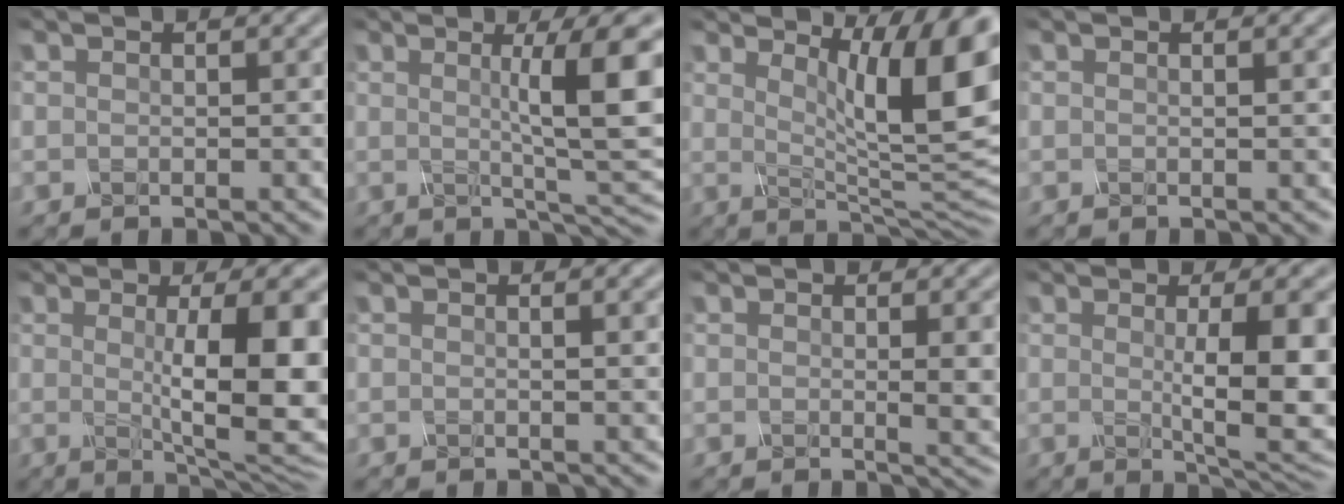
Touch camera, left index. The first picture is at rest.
{"total": 8.8, "force": [1.4, 1.5, 8.5], "torque": [-0.106, 0.005, 0.021]}
{"total": 11.8, "force": [3.8, 2.7, 10.8], "torque": [-0.138, -0.010, 0.061]}
{"total": 0.8, "force": [0.2, 0.2, 0.7], "torque": [-0.007, 0.003, -0.002]}
{"total": 10.4, "force": [0.5, 2.7, 10.0], "torque": [-0.127, -0.008, 0.009]}
{"total": 1.9, "force": [0.4, 0.7, 1.8], "torque": [-0.019, 0.002, -0.004]}
{"total": 3.4, "force": [0.3, 0.8, 3.3], "torque": [-0.038, -0.004, 0.005]}
{"total": 8.6, "force": [0.1, 2.0, 8.3], "torque": [-0.112, -0.008, 0.006]}